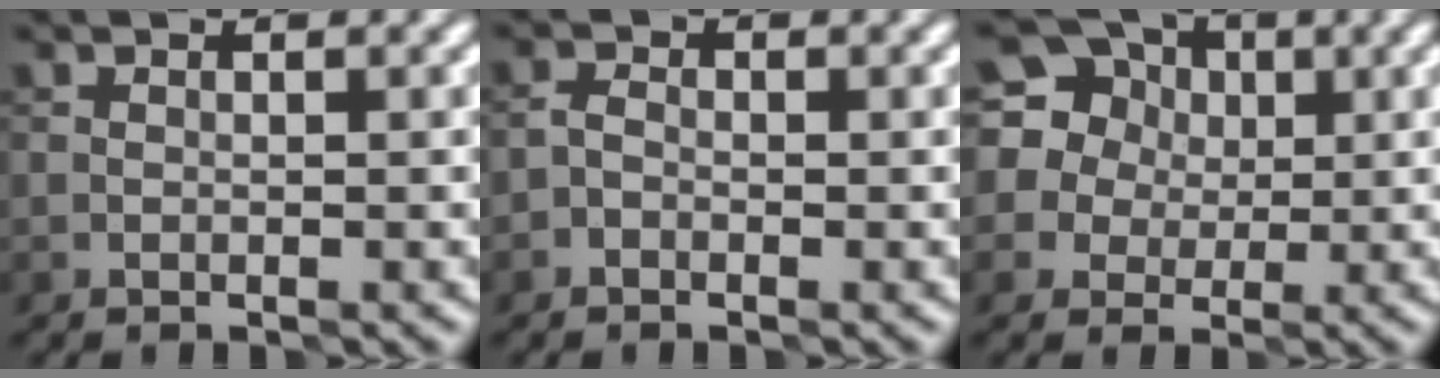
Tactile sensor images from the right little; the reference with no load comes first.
{"total": 0.9, "force": [-0.6, 0.6, 0.4], "torque": [-0.005, 0.004, -0.018]}
{"total": 12.3, "force": [5.2, 10.2, 4.6], "torque": [-0.144, 0.047, 0.081]}